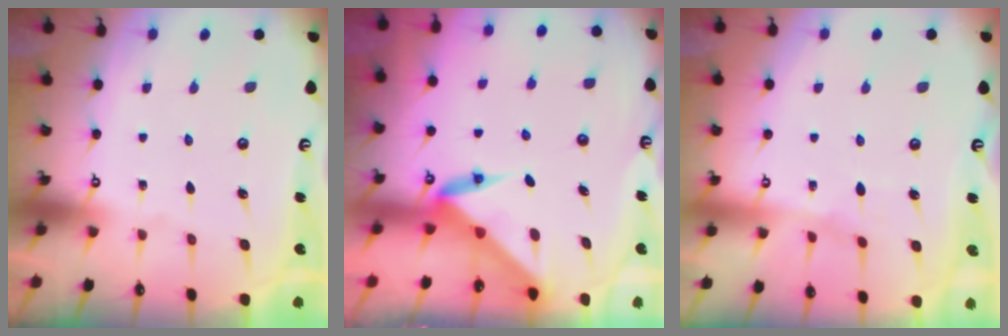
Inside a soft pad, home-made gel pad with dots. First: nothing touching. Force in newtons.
{"total": 4.8, "press": 4.7, "slide": 0.8}
{"total": 5.2, "press": 5.1, "slide": 0.8}